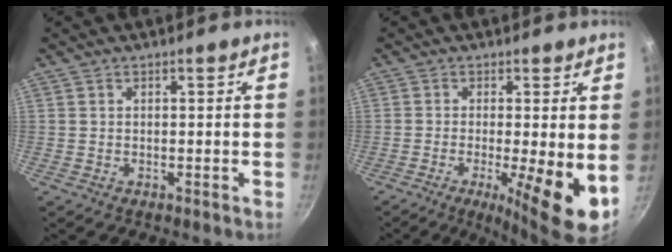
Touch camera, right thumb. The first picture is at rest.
{"total": 10.0, "force": [-1.7, 1.9, 9.7], "torque": [-0.147, -0.010, -0.025]}